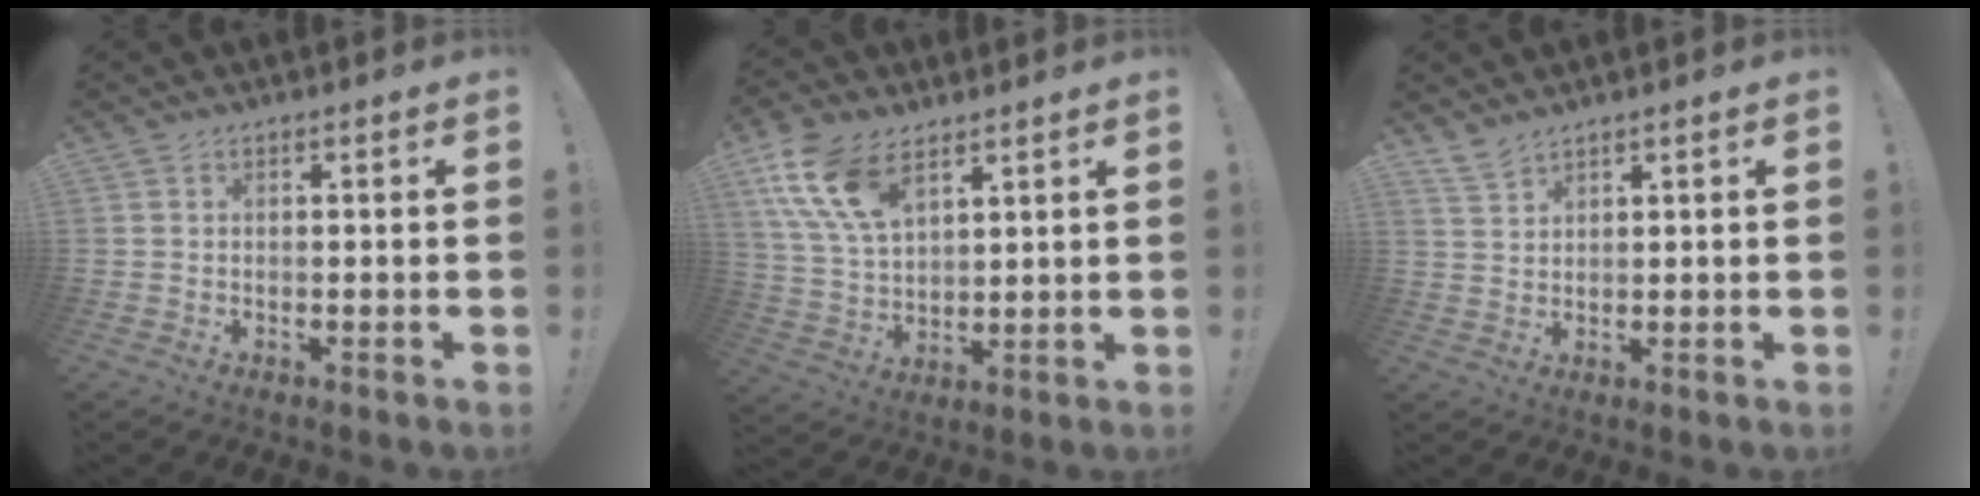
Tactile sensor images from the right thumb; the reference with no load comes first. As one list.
[{"total": 16.1, "force": [8.9, 9.3, 9.6], "torque": [-0.199, -0.029, 0.170]}, {"total": 4.1, "force": [3.6, 1.3, 1.3], "torque": [-0.015, -0.023, 0.067]}]